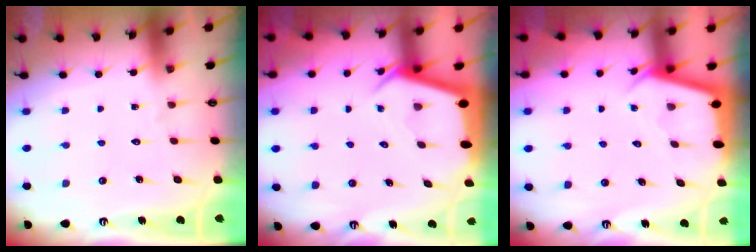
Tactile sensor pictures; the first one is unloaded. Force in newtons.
{"total": 3.2, "press": 3.2, "slide": 0.3}
{"total": 2.9, "press": 2.8, "slide": 0.3}